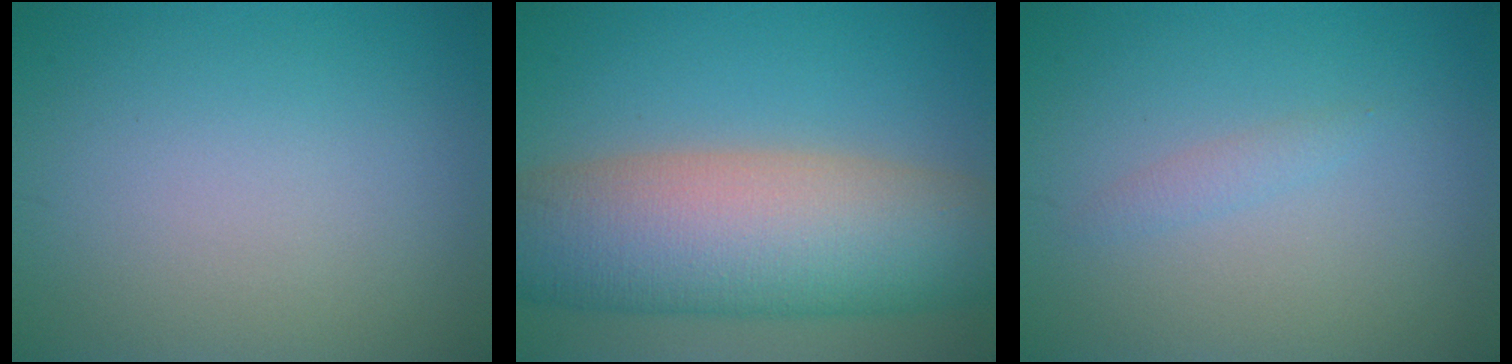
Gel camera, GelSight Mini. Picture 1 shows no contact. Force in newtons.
{"total": 12.8, "press": 12.8, "slide": 0.5}
{"total": 0.9, "press": 0.9, "slide": 0.1}